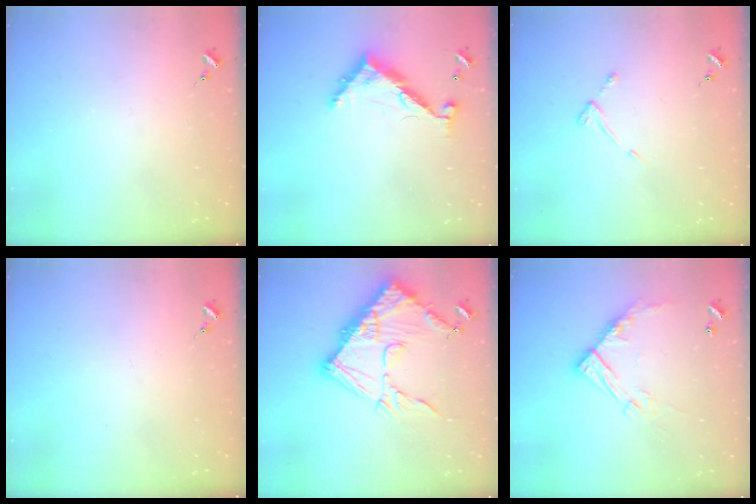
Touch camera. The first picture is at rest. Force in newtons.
{"total": 10.8, "press": 10.8, "slide": 0.9}
{"total": 3.3, "press": 3.2, "slide": 0.4}
{"total": 0.0}
{"total": 20.9, "press": 20.8, "slide": 1.8}
{"total": 15.4, "press": 15.3, "slide": 1.3}